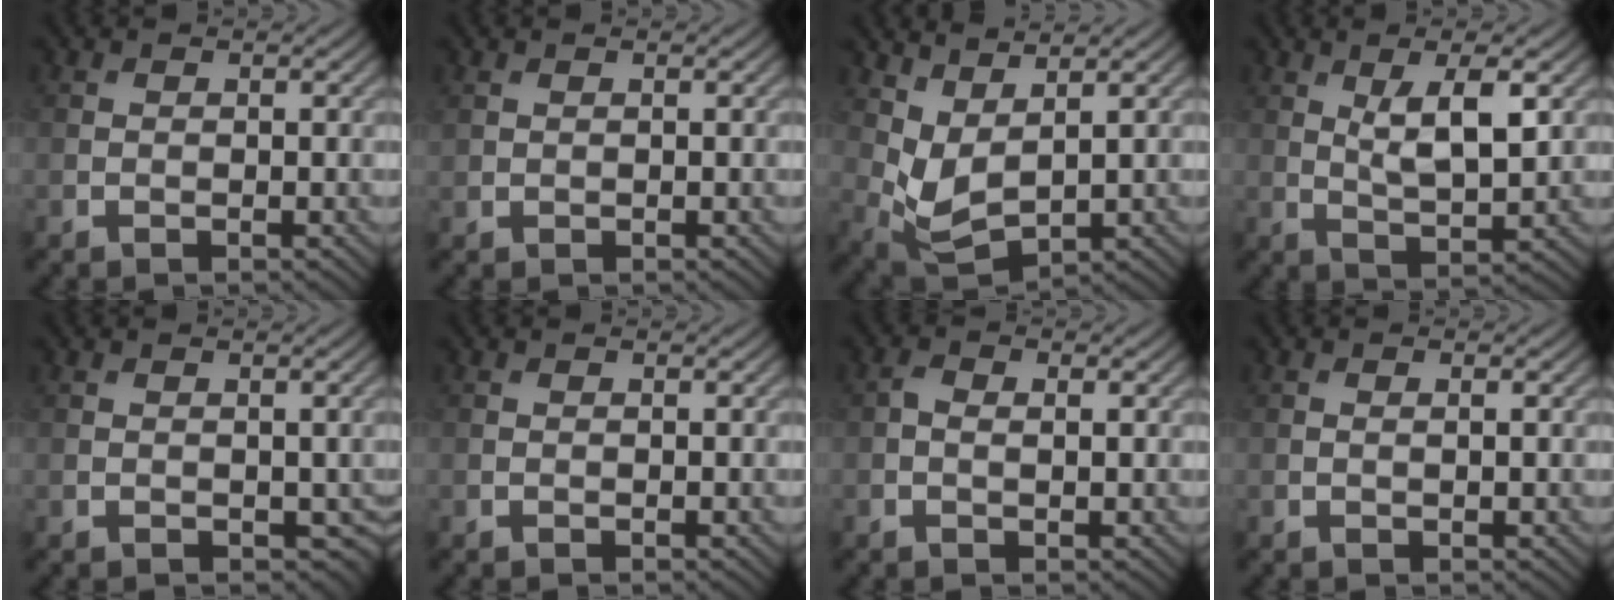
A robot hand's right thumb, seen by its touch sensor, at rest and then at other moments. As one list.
[{"total": 0.7, "force": [0.6, 0.4, 0.2], "torque": [-0.011, 0.000, 0.015]}, {"total": 5.4, "force": [2.8, 2.5, 3.8], "torque": [-0.104, -0.007, 0.061]}, {"total": 5.9, "force": [2.0, 1.6, 5.3], "torque": [-0.099, -0.003, 0.040]}, {"total": 1.7, "force": [0.0, 1.2, 1.2], "torque": [-0.021, -0.007, 0.007]}, {"total": 0.0}, {"total": 1.6, "force": [0.1, 0.7, 1.4], "torque": [-0.026, 0.002, -0.002]}, {"total": 0.6, "force": [0.1, 0.0, 0.6], "torque": [-0.011, 0.002, 0.002]}]